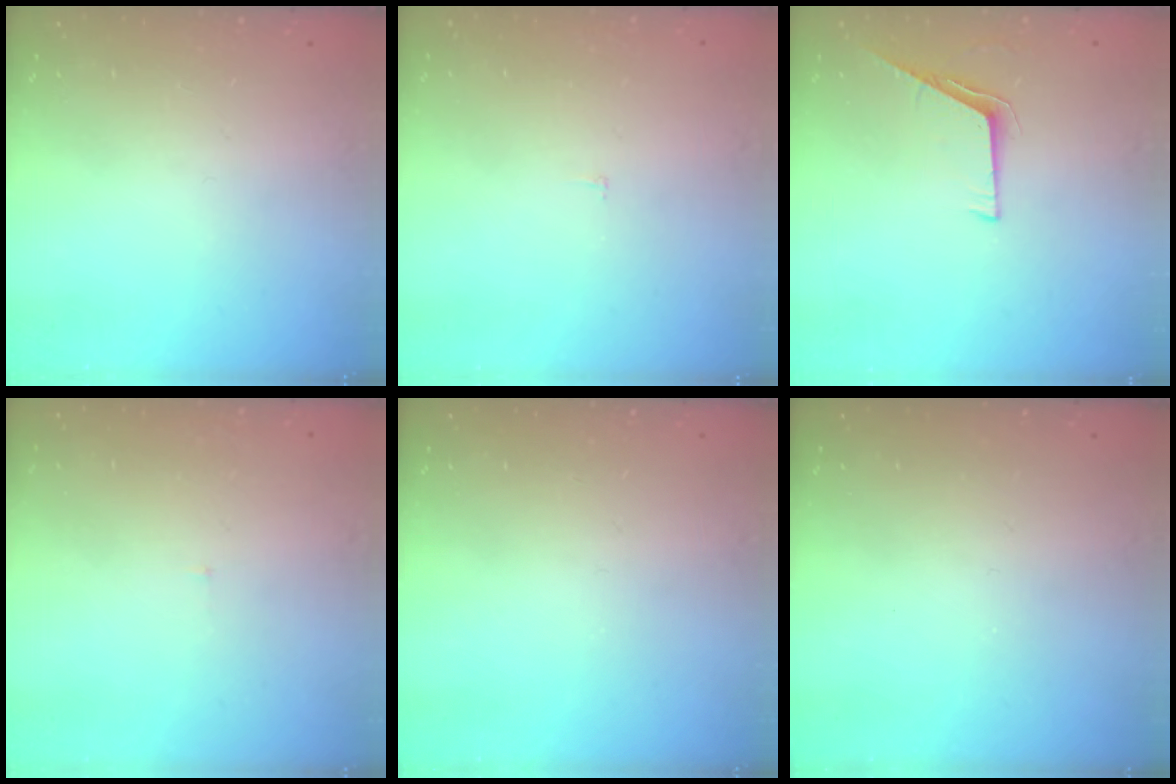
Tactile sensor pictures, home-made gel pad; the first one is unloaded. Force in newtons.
{"total": 2.3, "press": 2.3, "slide": 0.2}
{"total": 5.4, "press": 5.3, "slide": 0.6}
{"total": 3.0, "press": 3.0, "slide": 0.2}
{"total": 0.0}
{"total": 0.0}